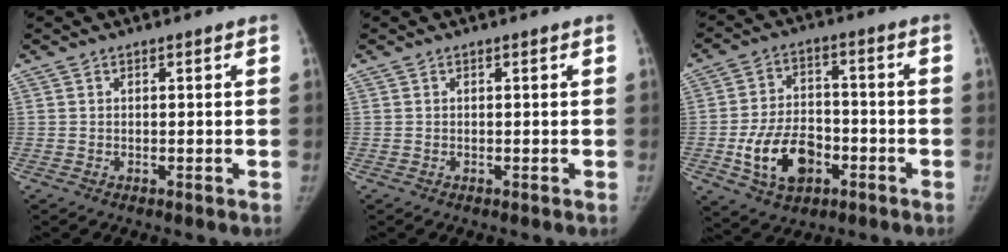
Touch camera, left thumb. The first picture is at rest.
{"total": 0.0}
{"total": 12.7, "force": [-4.6, 8.3, 8.4], "torque": [-0.131, 0.023, -0.076]}